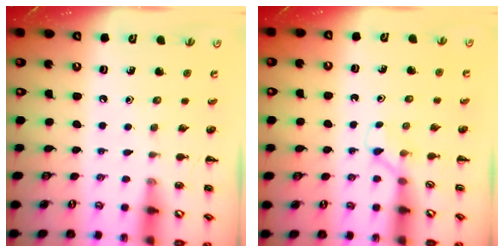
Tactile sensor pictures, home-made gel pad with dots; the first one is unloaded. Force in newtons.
{"total": 2.8, "press": 2.6, "slide": 1.0}